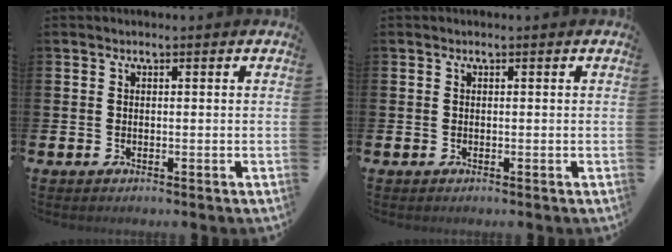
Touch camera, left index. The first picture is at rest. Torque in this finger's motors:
{"motor_torque": [0.00, 0.00, 0.00, 0.00]}